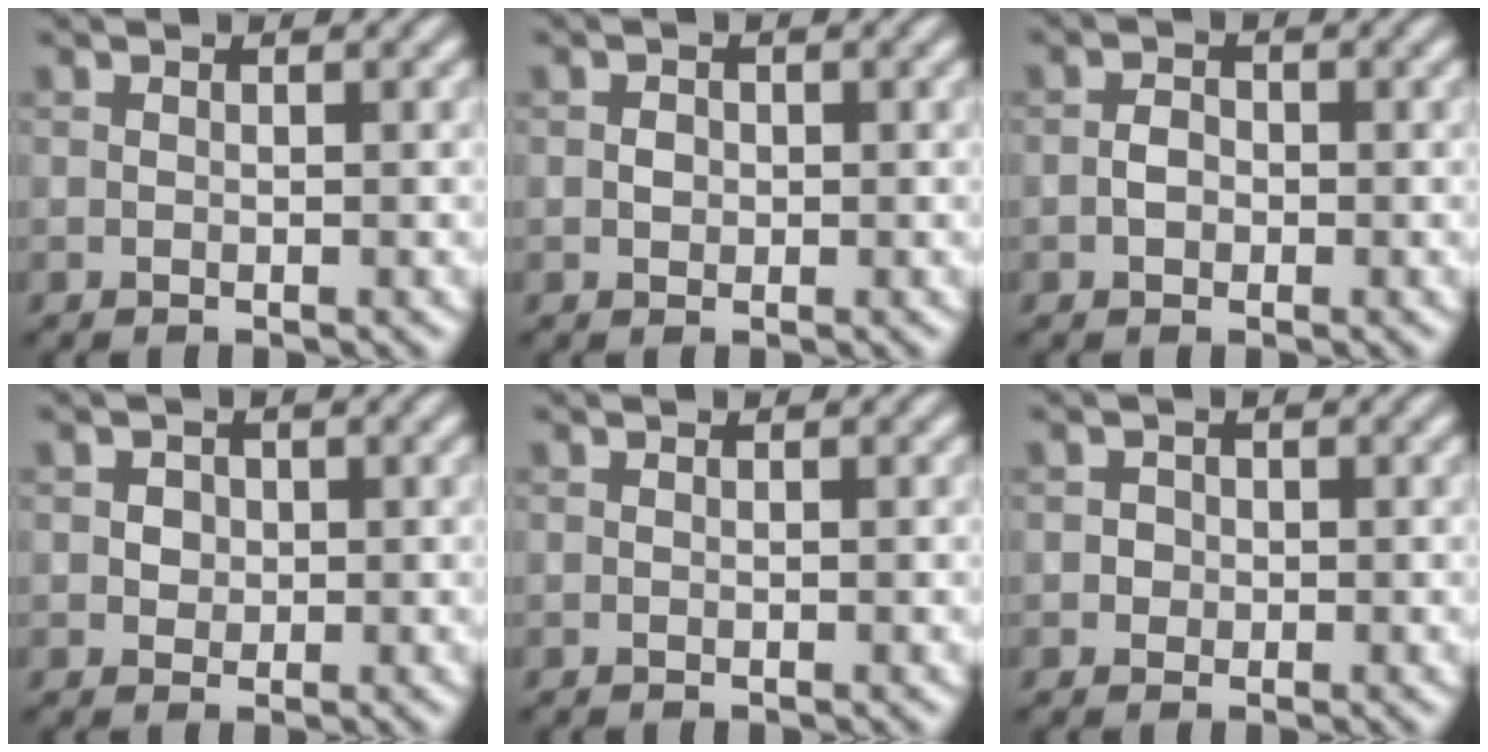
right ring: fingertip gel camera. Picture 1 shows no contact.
{"total": 0.9, "force": [0.0, 0.8, 0.4], "torque": [-0.005, -0.003, -0.002]}
{"total": 1.5, "force": [-0.5, 1.1, 0.9], "torque": [-0.015, 0.003, -0.012]}
{"total": 1.6, "force": [0.4, 1.4, 0.6], "torque": [-0.003, 0.002, 0.008]}
{"total": 0.0}
{"total": 1.1, "force": [0.0, 1.1, 0.2], "torque": [0.010, -0.002, -0.002]}